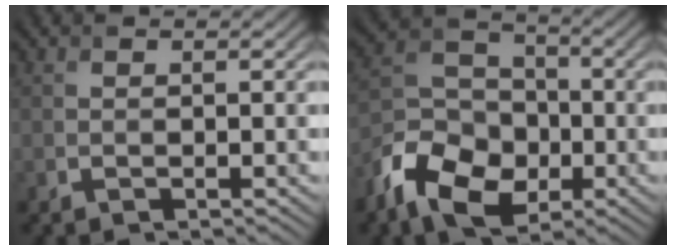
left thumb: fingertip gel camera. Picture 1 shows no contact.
{"total": 11.3, "force": [-5.6, 7.4, 6.3], "torque": [-0.143, -0.019, -0.125]}